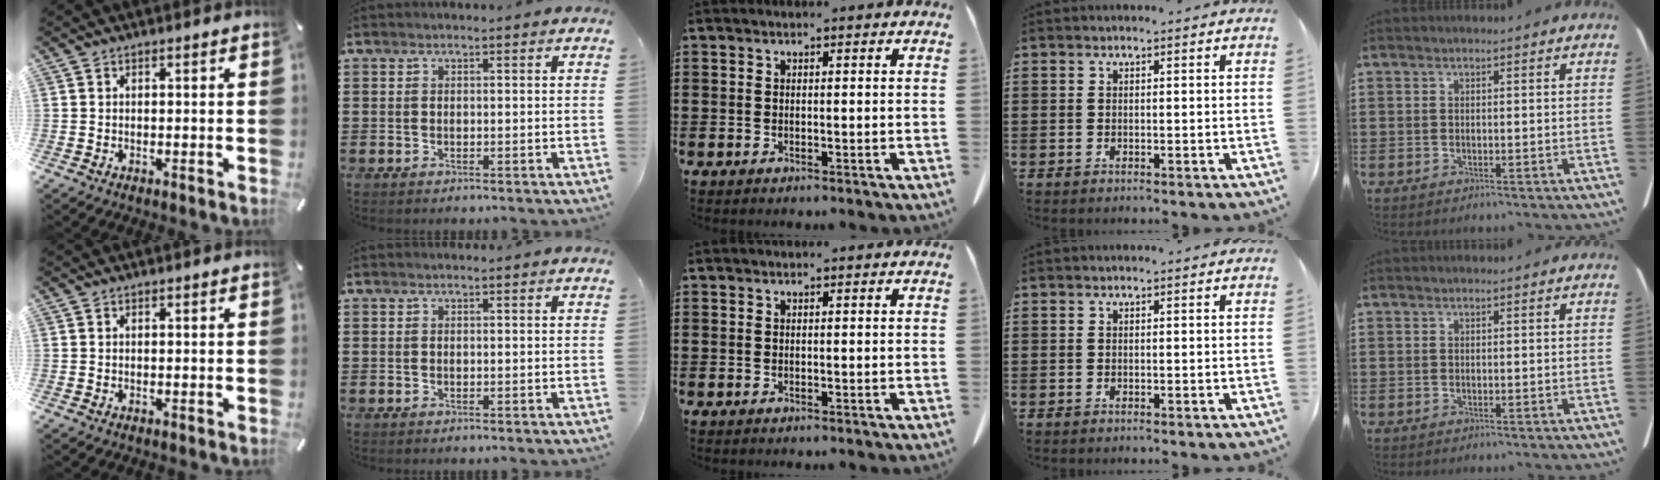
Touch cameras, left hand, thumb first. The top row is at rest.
{}